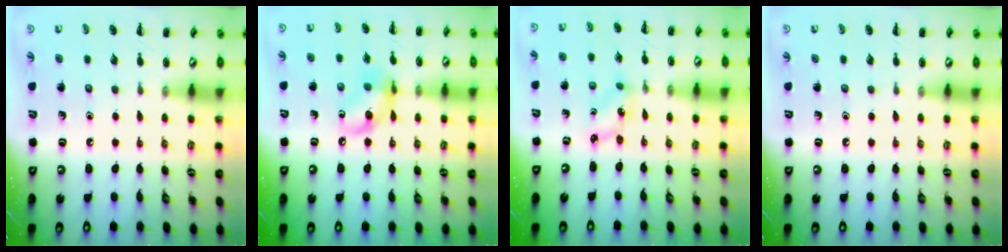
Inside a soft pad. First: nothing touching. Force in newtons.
{"total": 10.1, "press": 9.9, "slide": 1.6}
{"total": 1.6, "press": 1.5, "slide": 0.3}
{"total": 0.0}